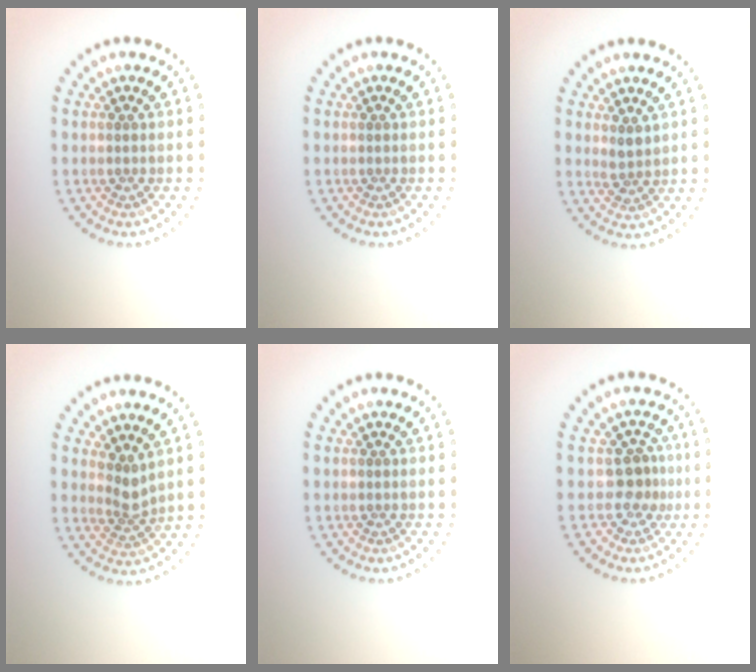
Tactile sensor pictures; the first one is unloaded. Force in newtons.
{"total": 0.0}
{"total": 1.5, "press": 1.3, "slide": 0.7}
{"total": 2.0, "press": 1.4, "slide": 1.5}
{"total": 0.0}
{"total": 2.3, "press": 1.6, "slide": 1.6}